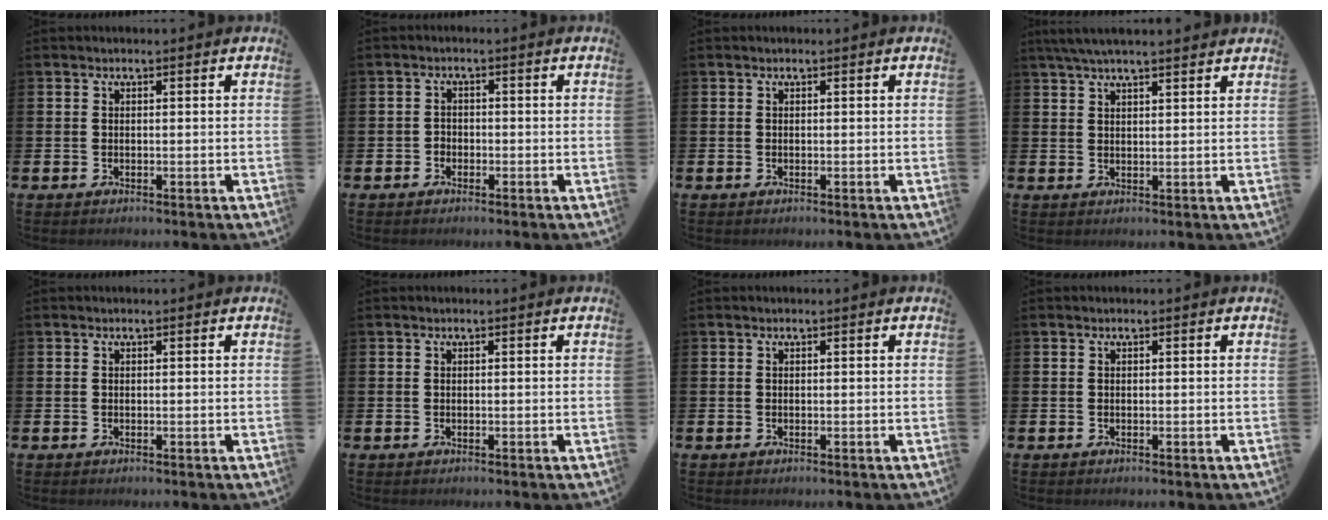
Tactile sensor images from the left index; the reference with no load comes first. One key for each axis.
{"total": 1.5, "fx": -0.9, "fy": 1.1, "fz": 0.2, "tx": -0.005, "ty": 0.004, "tz": -0.021}
{"total": 0.0}
{"total": 4.3, "fx": 3.8, "fy": 0.5, "fz": 1.9, "tx": -0.051, "ty": -0.002, "tz": 0.070}
{"total": 0.0}
{"total": 0.0}
{"total": 0.0}
{"total": 0.0}